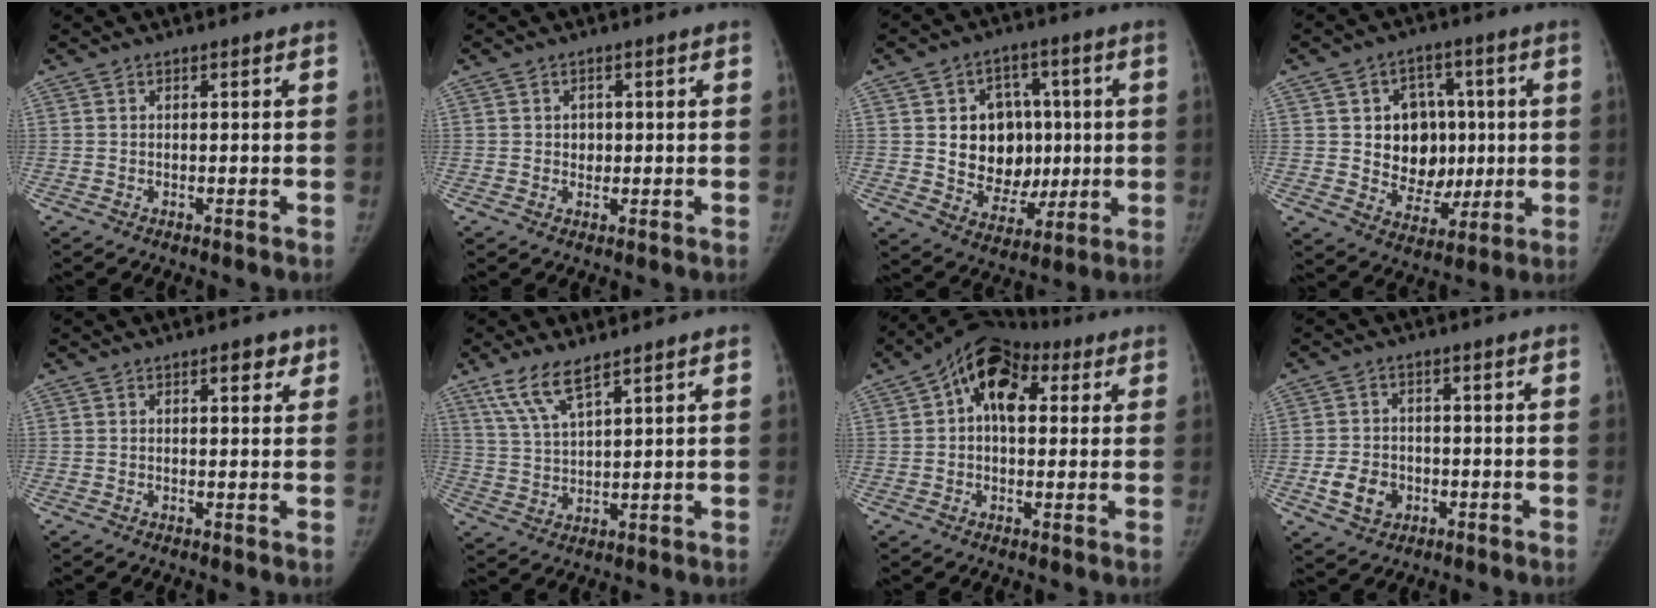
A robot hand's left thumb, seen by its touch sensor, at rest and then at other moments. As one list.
[{"total": 1.9, "force": [0.2, 1.7, 0.9], "torque": [0.001, 0.003, 0.003]}, {"total": 14.8, "force": [0.9, 11.9, 8.8], "torque": [-0.071, 0.004, 0.030]}, {"total": 13.7, "force": [0.9, 11.1, 7.9], "torque": [-0.053, 0.001, 0.028]}, {"total": 2.8, "force": [1.6, 1.3, 1.9], "torque": [-0.010, -0.005, 0.018]}, {"total": 7.4, "force": [5.3, 1.6, 5.0], "torque": [-0.105, -0.019, 0.113]}, {"total": 12.0, "force": [3.5, 7.7, 8.4], "torque": [-0.104, 0.027, 0.046]}, {"total": 6.1, "force": [-1.9, 4.9, 3.1], "torque": [-0.044, 0.010, -0.028]}]